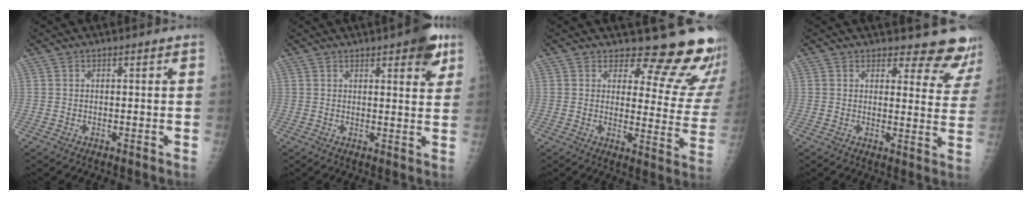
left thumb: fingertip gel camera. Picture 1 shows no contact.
{"total": 7.2, "force": [4.0, 2.3, 5.5], "torque": [-0.051, -0.015, 0.045]}
{"total": 15.6, "force": [14.2, 4.5, 4.5], "torque": [-0.004, -0.148, 0.148]}
{"total": 10.7, "force": [10.2, 3.0, 1.2], "torque": [0.032, -0.091, 0.092]}